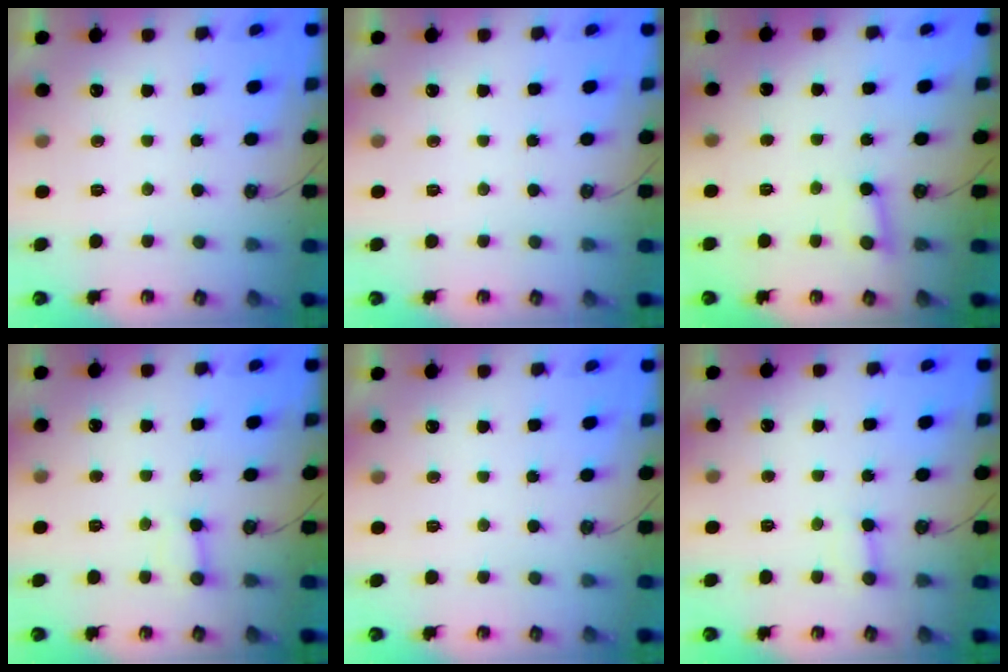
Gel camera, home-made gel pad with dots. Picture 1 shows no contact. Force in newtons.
{"total": 0.0}
{"total": 2.9, "press": 2.9, "slide": 0.4}
{"total": 2.5, "press": 2.4, "slide": 0.4}
{"total": 0.0}
{"total": 2.5, "press": 2.5, "slide": 0.4}